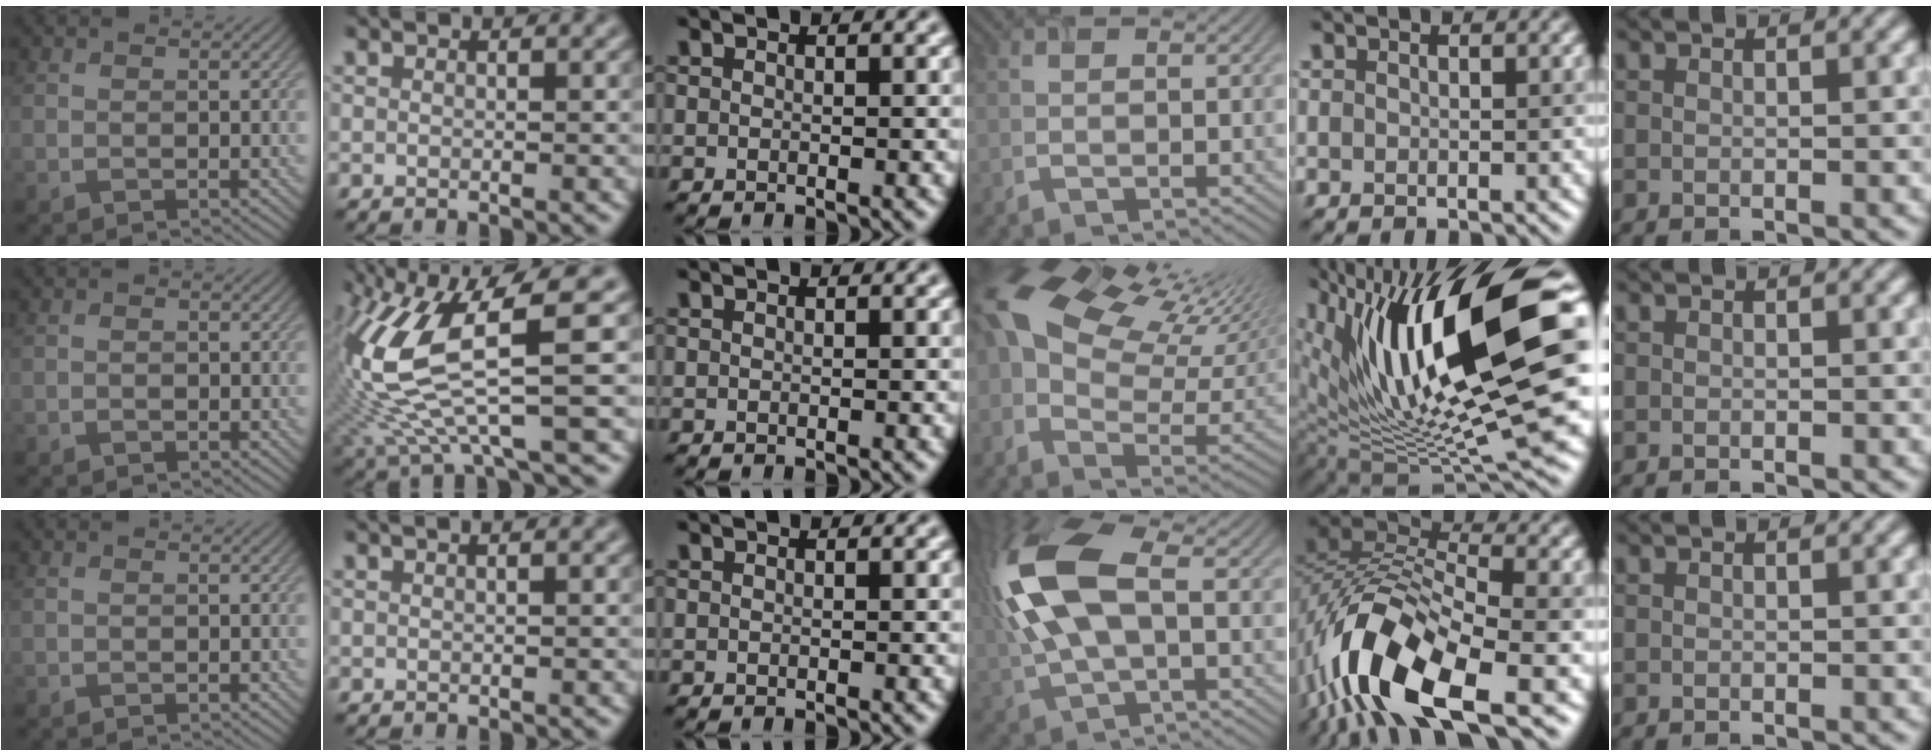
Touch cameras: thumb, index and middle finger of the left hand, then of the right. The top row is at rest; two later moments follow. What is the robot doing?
{"motion": "extract", "object": "airpods case & airpods"}